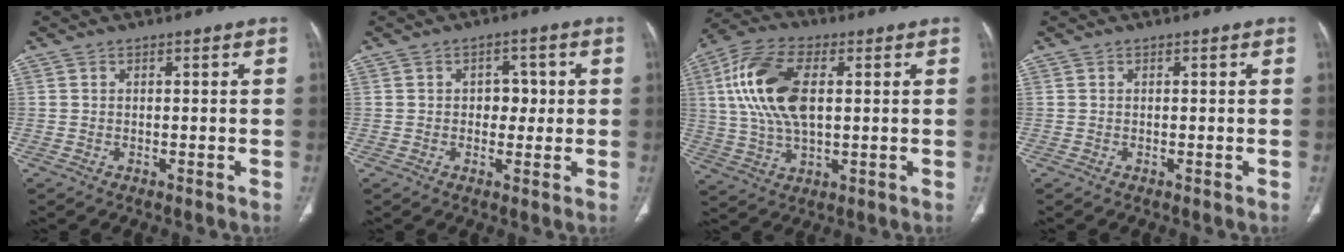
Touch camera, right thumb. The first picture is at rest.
{"total": 4.2, "force": [0.4, 3.1, 2.8], "torque": [-0.011, 0.005, 0.002]}
{"total": 16.0, "force": [3.1, 8.3, 13.3], "torque": [-0.278, 0.011, 0.057]}
{"total": 0.0}